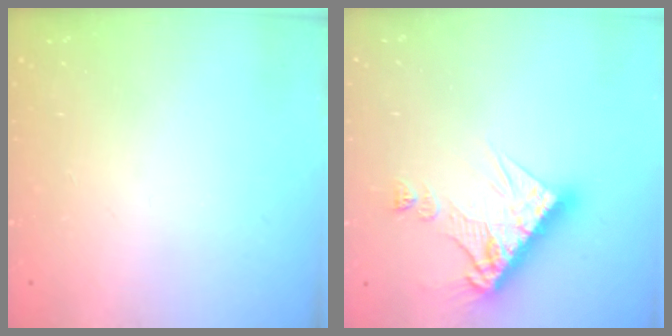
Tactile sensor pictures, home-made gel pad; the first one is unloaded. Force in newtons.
{"total": 13.9, "press": 13.9, "slide": 1.4}